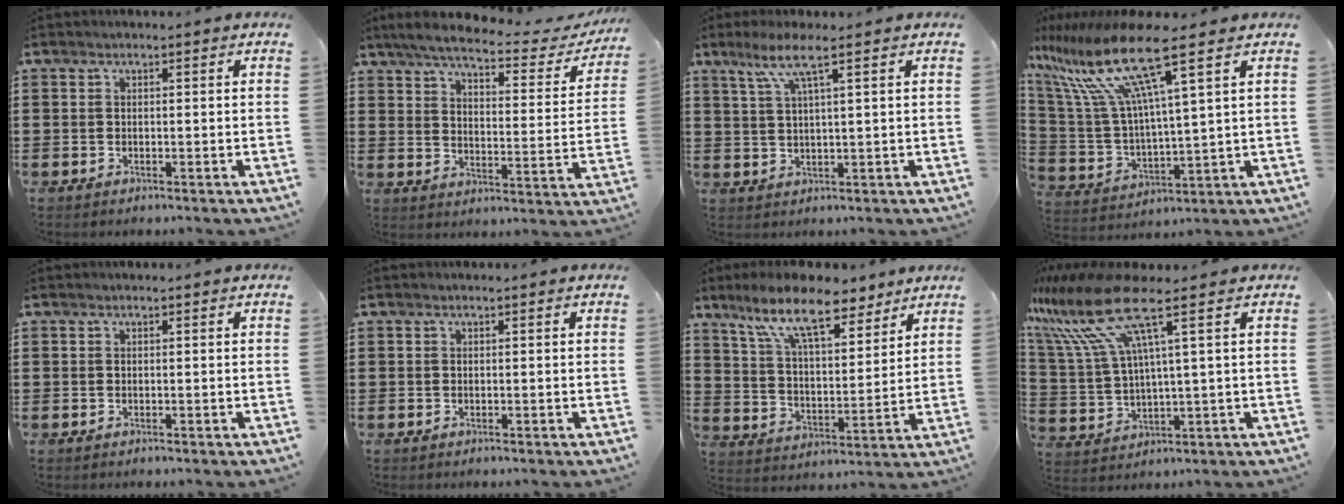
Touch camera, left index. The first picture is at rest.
{"total": 5.5, "force": [4.7, 0.5, 2.8], "torque": [-0.079, -0.025, 0.074]}
{"total": 5.7, "force": [2.9, 0.2, 4.8], "torque": [-0.102, 0.004, 0.050]}
{"total": 14.8, "force": [8.9, 1.8, 11.7], "torque": [-0.278, -0.049, 0.136]}
{"total": 0.0}
{"total": 0.0}
{"total": 12.7, "force": [9.5, 3.7, 7.5], "torque": [-0.155, -0.030, 0.168]}
{"total": 12.6, "force": [6.7, 2.1, 10.5], "torque": [-0.258, -0.032, 0.103]}